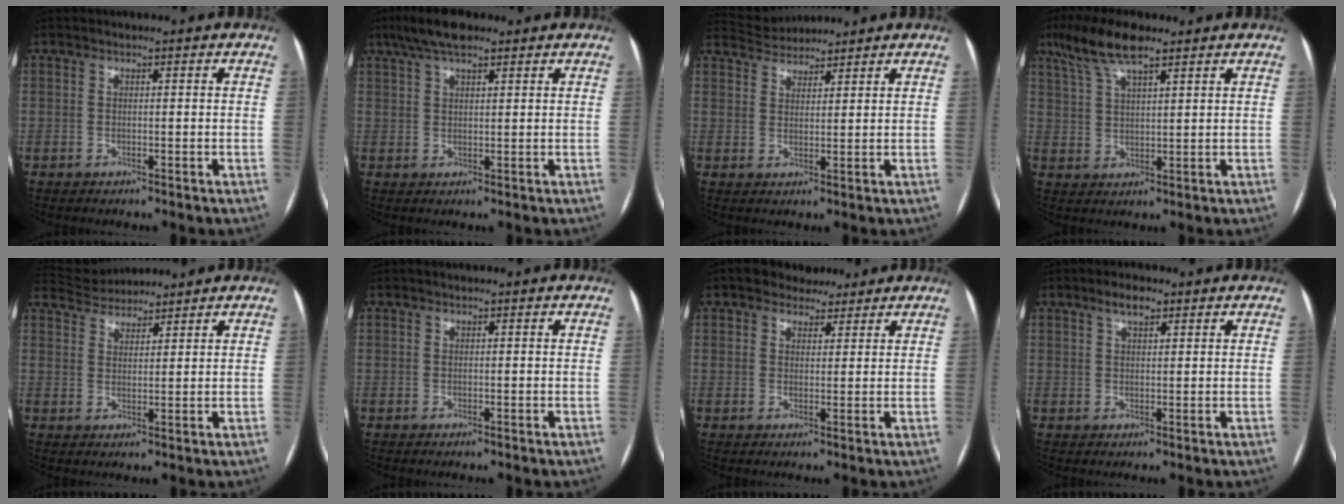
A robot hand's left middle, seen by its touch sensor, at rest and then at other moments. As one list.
[{"total": 6.6, "force": [4.7, 1.9, 4.2], "torque": [-0.086, 0.026, 0.084]}, {"total": 4.8, "force": [4.8, 0.6, 0.1], "torque": [-0.009, 0.026, 0.085]}, {"total": 8.2, "force": [5.8, 1.6, 5.7], "torque": [-0.120, 0.022, 0.108]}, {"total": 5.7, "force": [5.6, 0.8, 0.6], "torque": [-0.017, 0.028, 0.099]}, {"total": 0.0}, {"total": 4.5, "force": [3.4, 2.6, 1.2], "torque": [-0.013, 0.014, 0.053]}, {"total": 2.8, "force": [1.9, 1.0, 1.9], "torque": [-0.037, 0.008, 0.032]}]